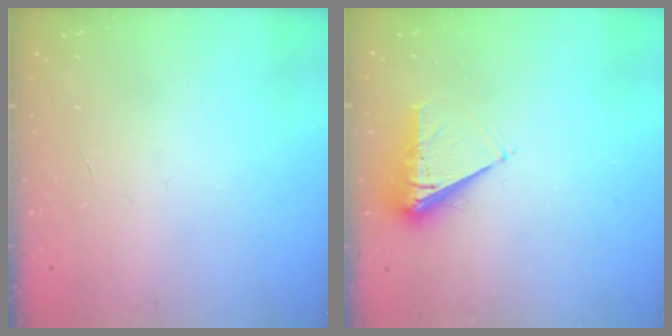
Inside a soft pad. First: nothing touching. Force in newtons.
{"total": 8.0, "press": 8.0, "slide": 0.5}